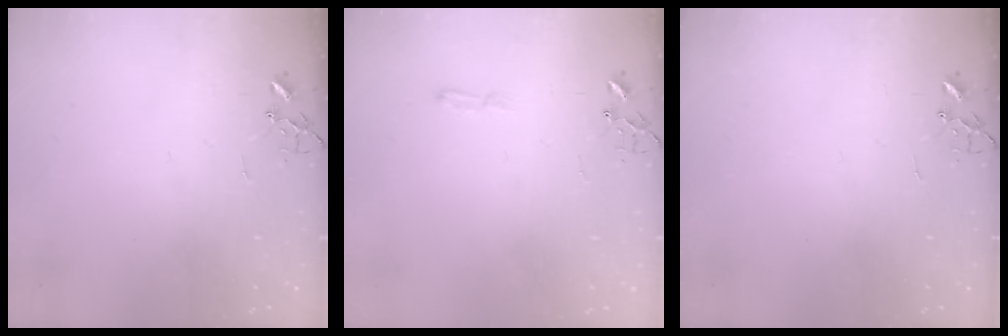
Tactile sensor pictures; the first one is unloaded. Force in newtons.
{"total": 4.0, "press": 3.9, "slide": 0.5}
{"total": 0.0}